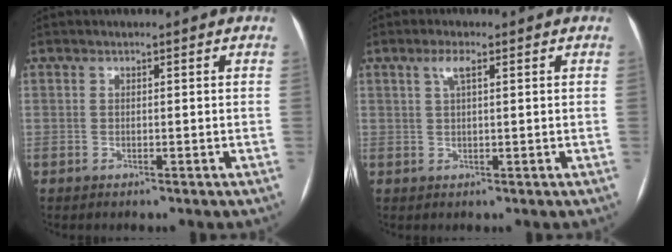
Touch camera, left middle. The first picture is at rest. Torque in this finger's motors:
{"motor_torque": [0.03, -0.03, 0.01, 0.02]}